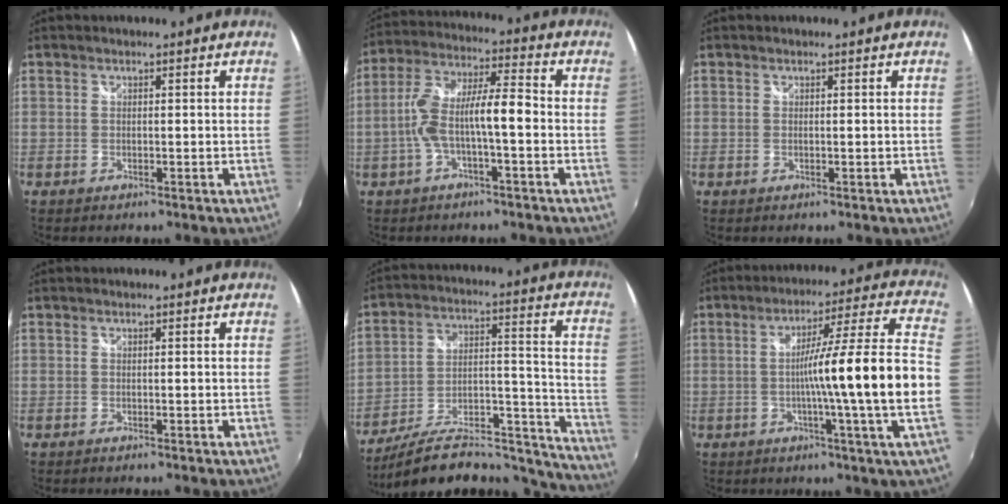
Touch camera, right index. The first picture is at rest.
{"total": 9.4, "force": [-2.6, 1.9, 8.9], "torque": [-0.188, 0.017, -0.040]}
{"total": 0.0}
{"total": 0.6, "force": [-0.5, -0.1, 0.2], "torque": [-0.002, -0.002, -0.009]}
{"total": 24.0, "force": [-20.6, 7.1, 9.9], "torque": [-0.135, 0.022, -0.292]}
{"total": 15.8, "force": [-2.6, -2.4, 15.4], "torque": [-0.213, 0.003, -0.041]}